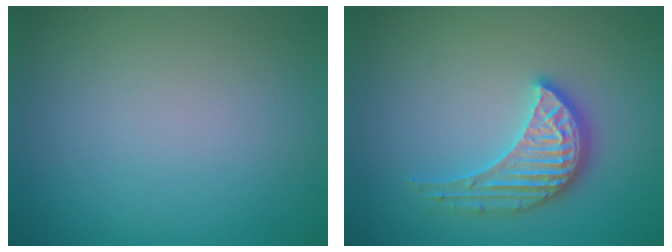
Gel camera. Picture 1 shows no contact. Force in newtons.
{"total": 3.7, "press": 3.3, "slide": 1.7}